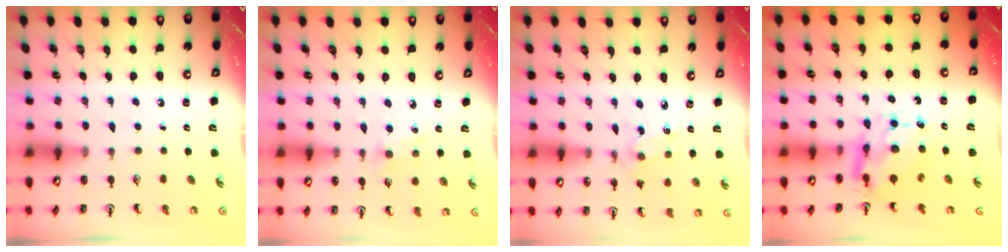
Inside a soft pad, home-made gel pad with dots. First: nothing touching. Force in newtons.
{"total": 1.9, "press": 1.9, "slide": 0.3}
{"total": 2.8, "press": 2.7, "slide": 0.7}
{"total": 9.5, "press": 9.5, "slide": 1.0}